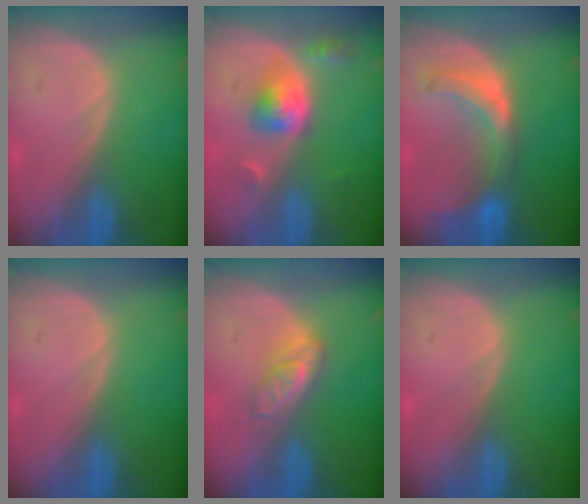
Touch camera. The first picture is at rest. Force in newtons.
{"total": 5.2, "press": 4.8, "slide": 2.0}
{"total": 7.4, "press": 6.7, "slide": 2.9}
{"total": 0.0}
{"total": 4.7, "press": 4.1, "slide": 2.2}
{"total": 0.0}